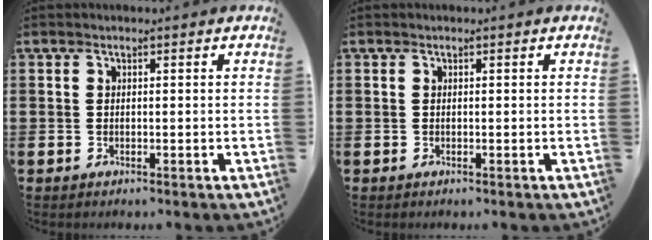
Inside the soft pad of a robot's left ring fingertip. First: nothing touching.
{"total": 0.0}